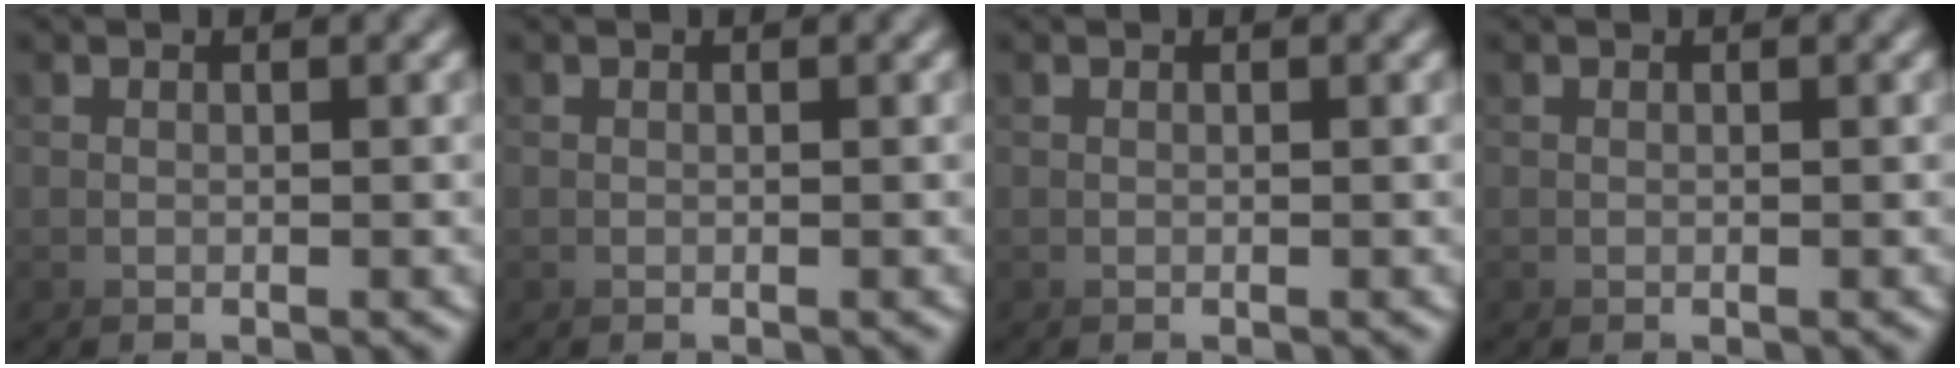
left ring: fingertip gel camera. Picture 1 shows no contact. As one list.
[{"total": 0.0}, {"total": 0.0}, {"total": 0.0}]